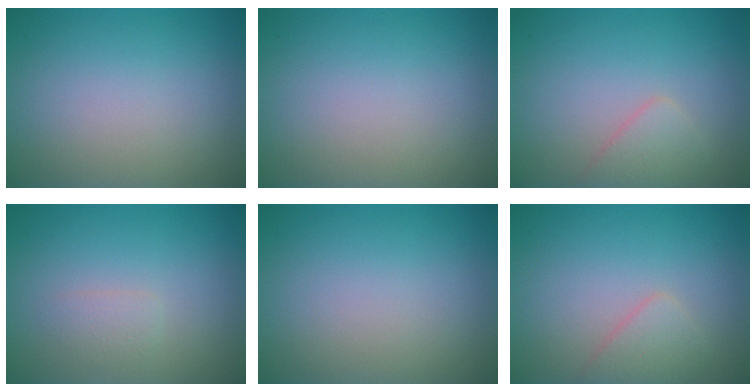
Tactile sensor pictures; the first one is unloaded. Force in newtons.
{"total": 0.0}
{"total": 1.8, "press": 1.8, "slide": 0.1}
{"total": 1.1, "press": 1.1, "slide": 0.1}
{"total": 0.0}
{"total": 1.8, "press": 1.8, "slide": 0.1}